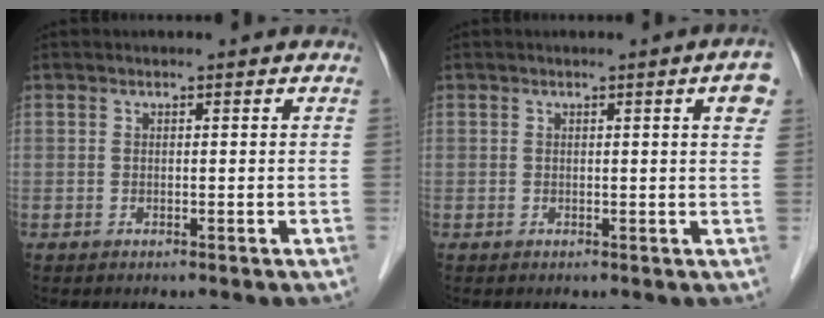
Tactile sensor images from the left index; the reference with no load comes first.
{"total": 3.0, "force": [1.2, 0.1, 2.7], "torque": [-0.027, 0.001, 0.013]}